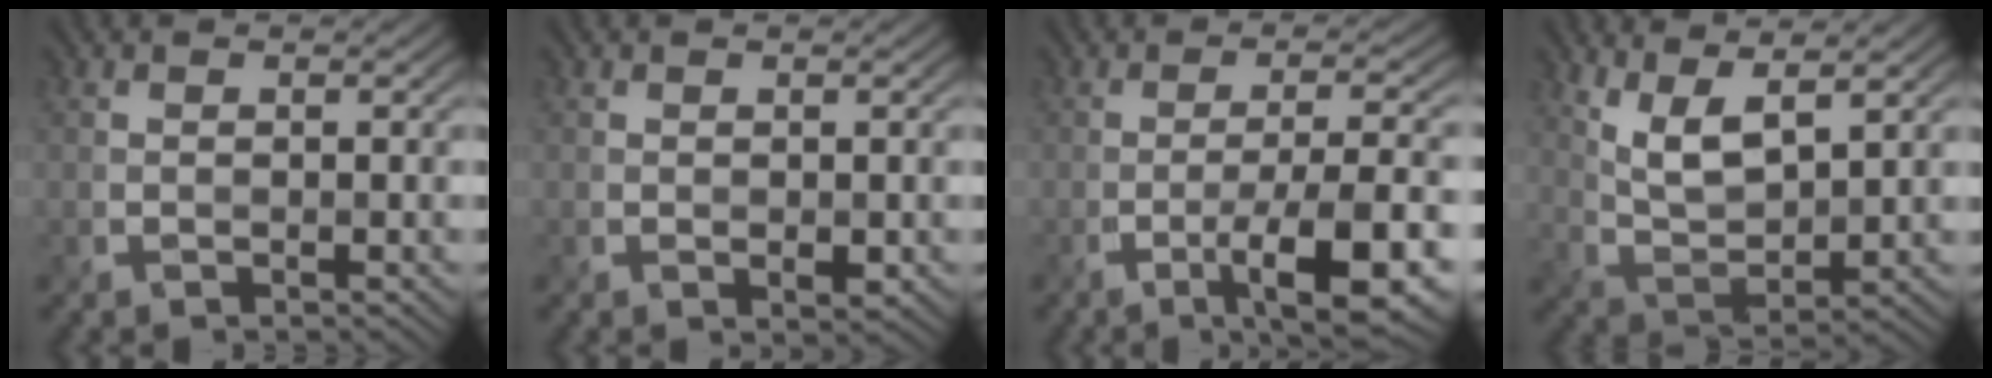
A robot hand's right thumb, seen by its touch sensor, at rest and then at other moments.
{"total": 1.1, "force": [-0.2, 0.6, 0.9], "torque": [-0.016, -0.003, 0.001]}
{"total": 9.5, "force": [-4.5, 2.0, 8.1], "torque": [-0.127, 0.002, -0.064]}
{"total": 6.4, "force": [3.9, 2.0, 4.7], "torque": [-0.107, -0.003, 0.085]}